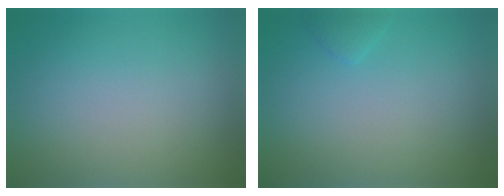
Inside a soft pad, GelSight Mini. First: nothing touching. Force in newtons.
{"total": 0.8, "press": 0.8, "slide": 0.1}